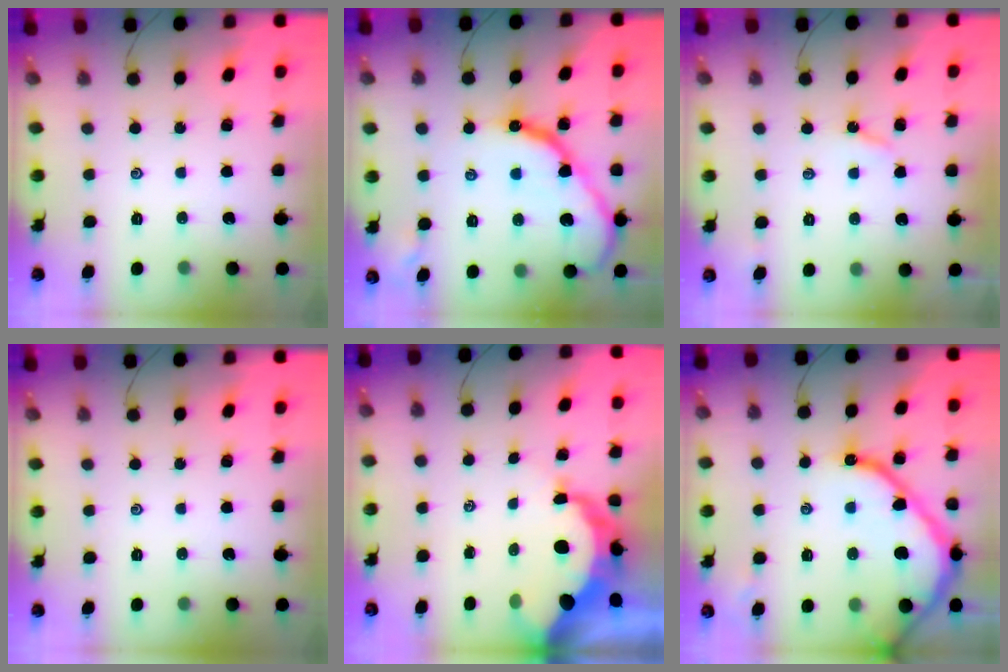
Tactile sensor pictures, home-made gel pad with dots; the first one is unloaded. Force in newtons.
{"total": 16.2, "press": 16.2, "slide": 1.1}
{"total": 2.5, "press": 2.4, "slide": 0.4}
{"total": 0.0}
{"total": 10.2, "press": 10.1, "slide": 1.2}
{"total": 16.8, "press": 16.7, "slide": 1.4}